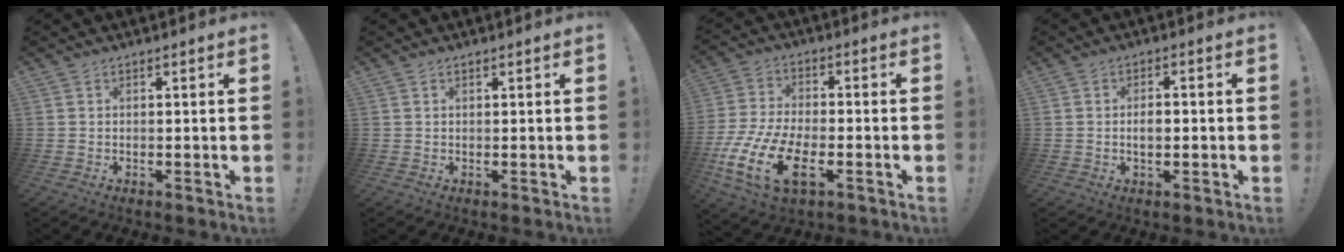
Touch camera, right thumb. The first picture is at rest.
{"total": 0.0}
{"total": 16.7, "force": [-6.2, 8.7, 12.9], "torque": [-0.264, 0.021, -0.102]}
{"total": 3.2, "force": [-0.8, 1.4, 2.8], "torque": [-0.039, 0.004, -0.019]}